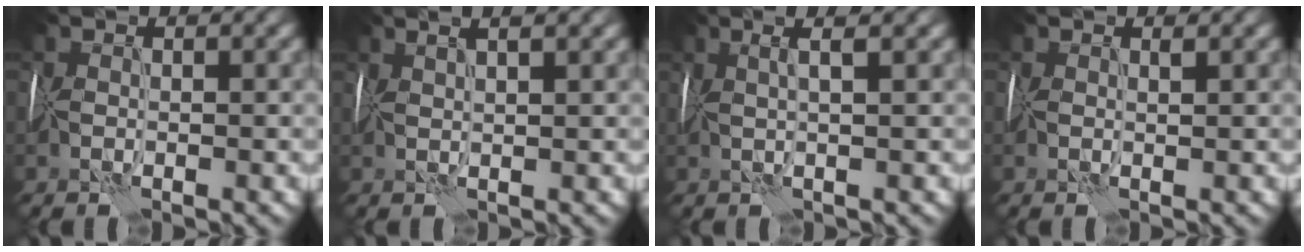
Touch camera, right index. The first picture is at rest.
{"total": 4.1, "force": [2.7, 1.1, 2.9], "torque": [-0.024, 0.031, 0.021]}
{"total": 3.0, "force": [1.6, 0.4, 2.5], "torque": [-0.029, 0.016, 0.007]}
{"total": 0.7, "force": [0.6, -0.1, 0.4], "torque": [-0.002, 0.003, 0.011]}